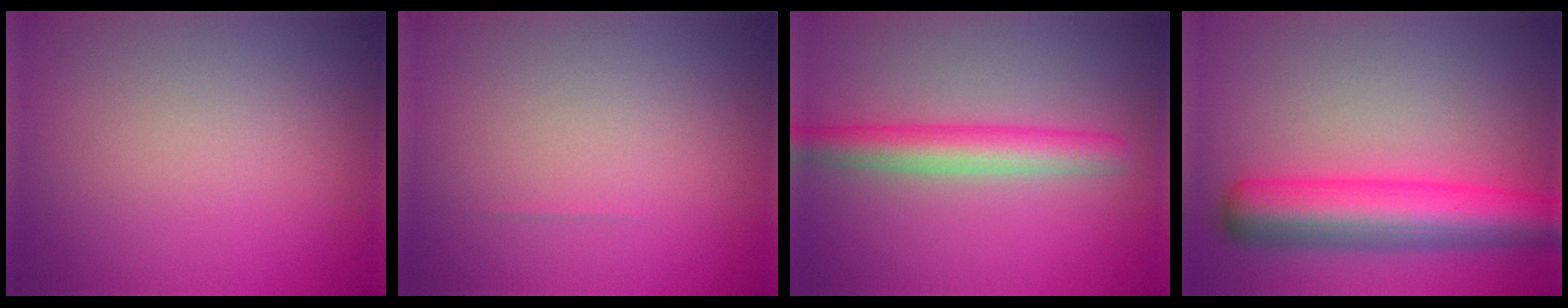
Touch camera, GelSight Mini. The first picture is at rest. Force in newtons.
{"total": 0.0}
{"total": 4.1, "press": 4.1, "slide": 0.2}
{"total": 7.8, "press": 7.8, "slide": 0.2}